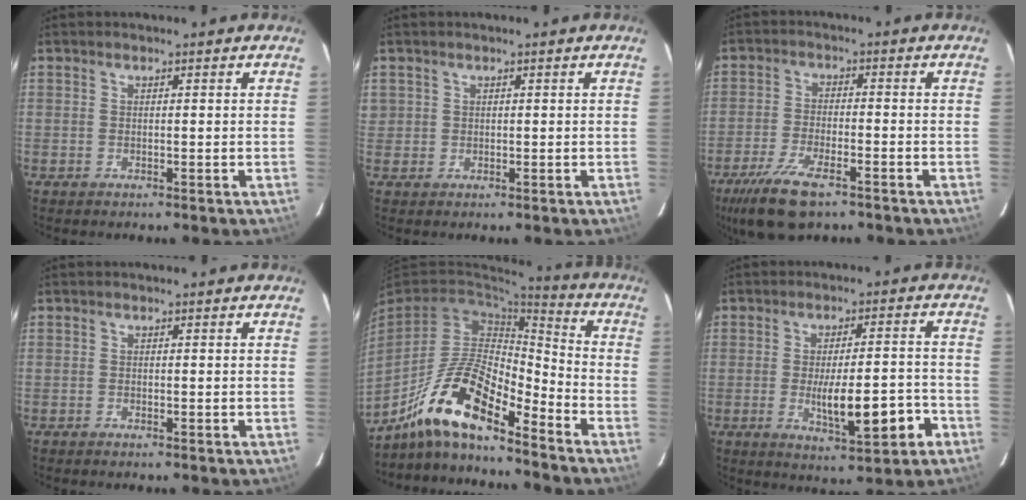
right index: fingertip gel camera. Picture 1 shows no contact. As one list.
[{"total": 2.8, "force": [0.7, 2.6, 0.6], "torque": [-0.017, 0.015, 0.020]}, {"total": 9.9, "force": [-6.6, 3.0, 6.8], "torque": [-0.136, -0.018, -0.116]}, {"total": 0.6, "force": [-0.3, 0.3, 0.3], "torque": [-0.011, 0.000, -0.005]}, {"total": 16.8, "force": [-12.2, 4.3, 10.8], "torque": [-0.209, 0.013, -0.224]}, {"total": 11.1, "force": [-3.8, 2.5, 10.1], "torque": [-0.155, 0.001, -0.050]}]